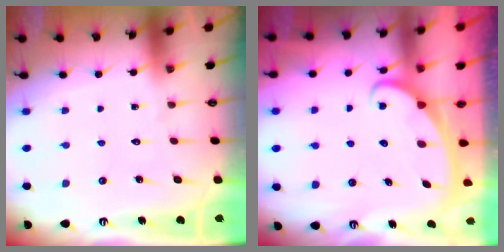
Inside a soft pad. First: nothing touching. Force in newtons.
{"total": 2.4, "press": 2.4, "slide": 0.4}